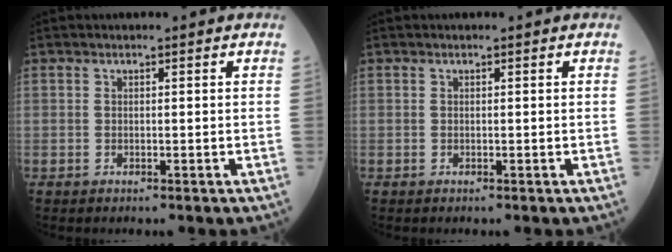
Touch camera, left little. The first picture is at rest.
{"total": 0.0}